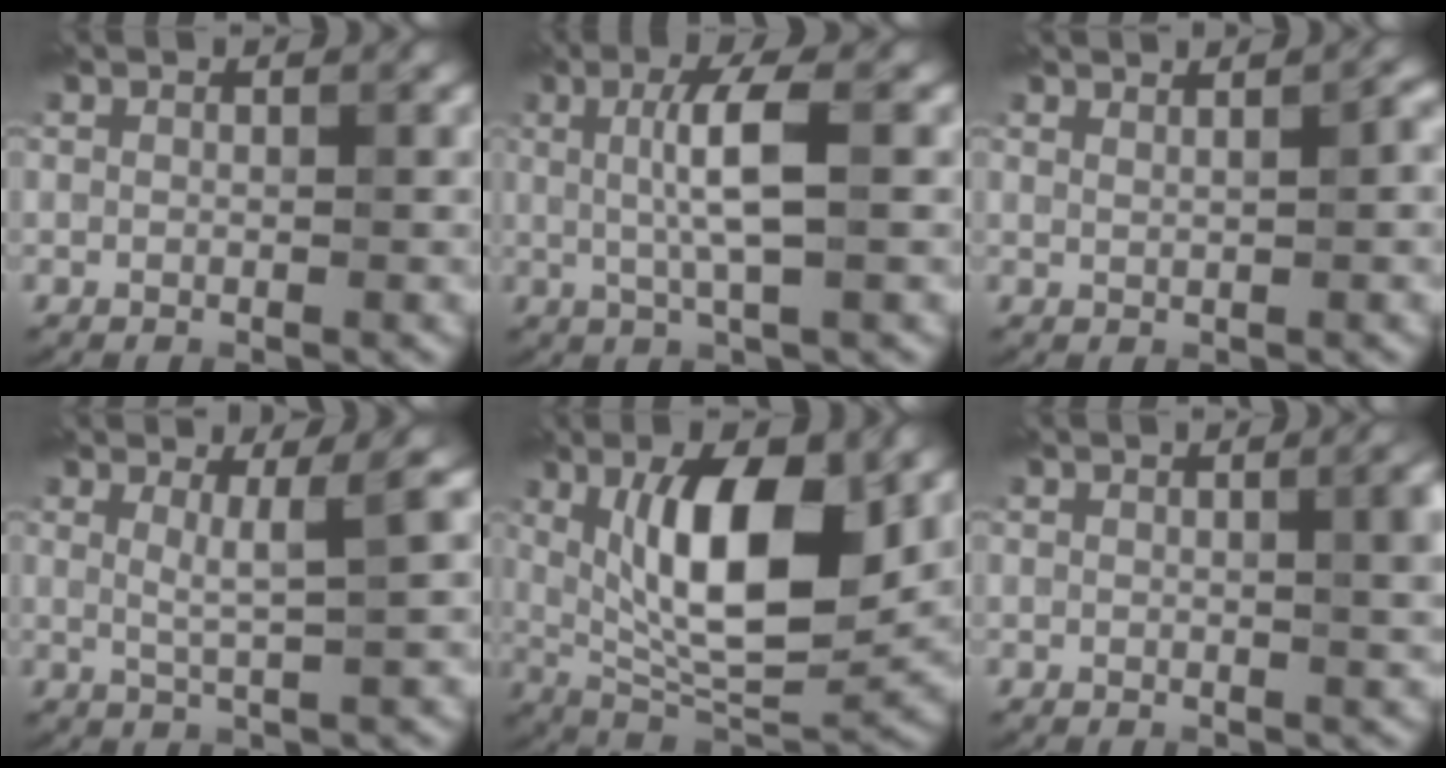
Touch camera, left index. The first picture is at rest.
{"total": 4.5, "force": [0.4, 0.8, 4.4], "torque": [-0.082, 0.003, 0.008]}
{"total": 2.0, "force": [1.2, 0.5, 1.5], "torque": [-0.017, 0.001, 0.015]}
{"total": 2.8, "force": [1.0, 0.4, 2.5], "torque": [-0.037, -0.003, 0.019]}
{"total": 10.7, "force": [2.9, 3.9, 9.5], "torque": [-0.151, -0.011, 0.052]}
{"total": 3.8, "force": [0.5, 1.3, 3.5], "torque": [-0.033, 0.011, 0.003]}